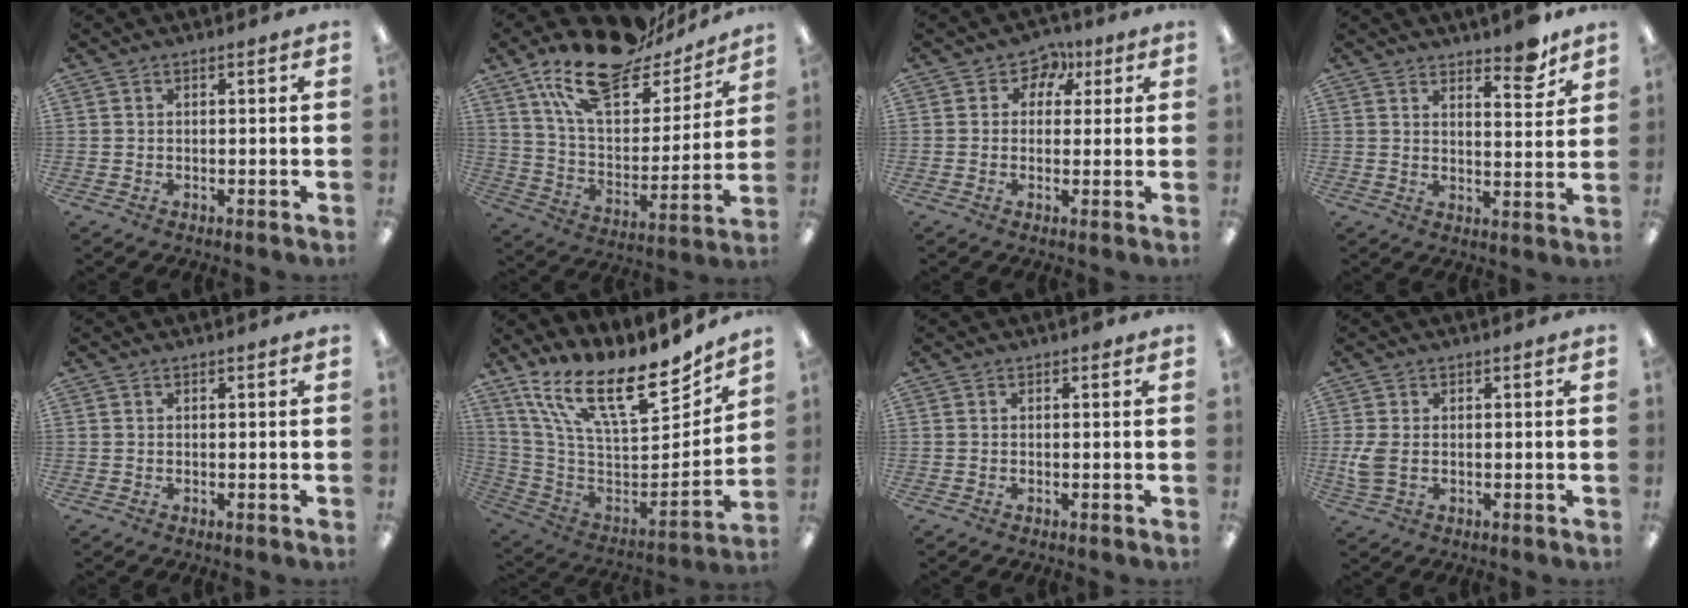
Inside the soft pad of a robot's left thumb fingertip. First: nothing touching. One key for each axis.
{"total": 22.2, "fx": 17.0, "fy": 8.2, "fz": 11.6, "tx": -0.211, "ty": -0.102, "tz": 0.293}
{"total": 5.2, "fx": 2.0, "fy": 4.4, "fz": 2.1, "tx": -0.022, "ty": -0.004, "tz": 0.032}
{"total": 6.6, "fx": 5.7, "fy": 1.5, "fz": 2.9, "tx": -0.016, "ty": -0.049, "tz": 0.092}
{"total": 0.0}
{"total": 22.3, "fx": 14.6, "fy": 8.1, "fz": 14.9, "tx": -0.251, "ty": -0.108, "tz": 0.253}
{"total": 0.0}
{"total": 4.5, "fx": -0.1, "fy": 2.8, "fz": 3.6, "tx": -0.075, "ty": -0.002, "tz": -0.005}